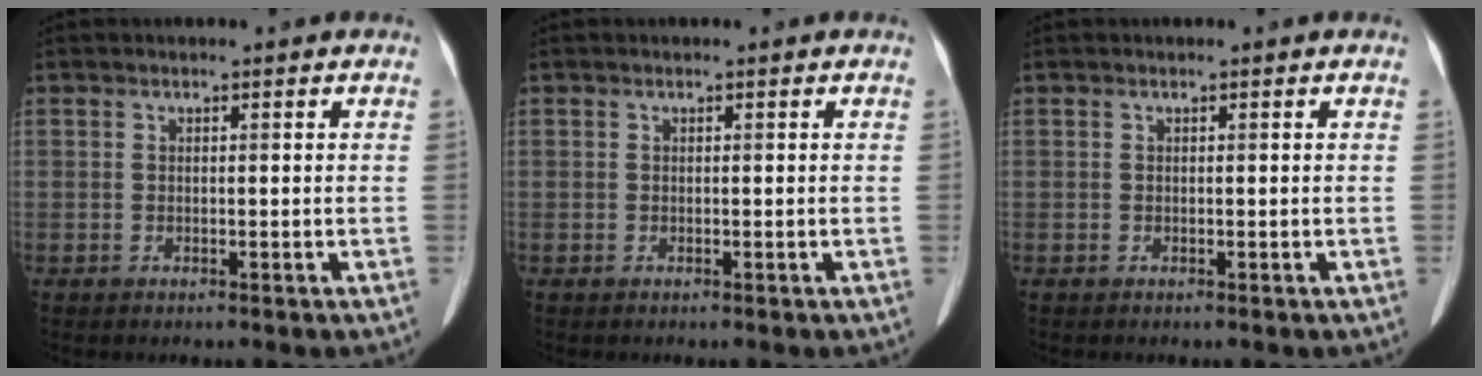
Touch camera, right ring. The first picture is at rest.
{"total": 0.0}
{"total": 0.0}